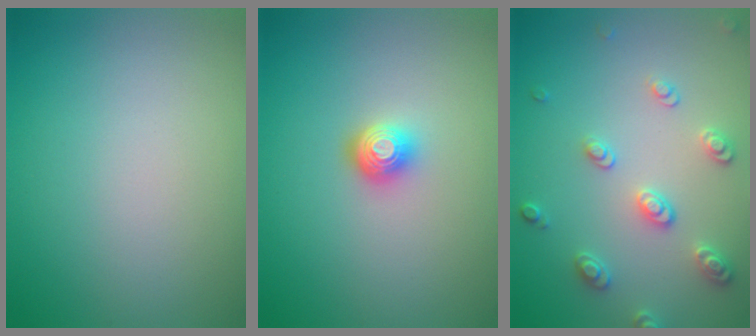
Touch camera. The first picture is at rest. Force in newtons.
{"total": 2.1, "press": 1.5, "slide": 1.5}
{"total": 2.8, "press": 2.8, "slide": 0.2}